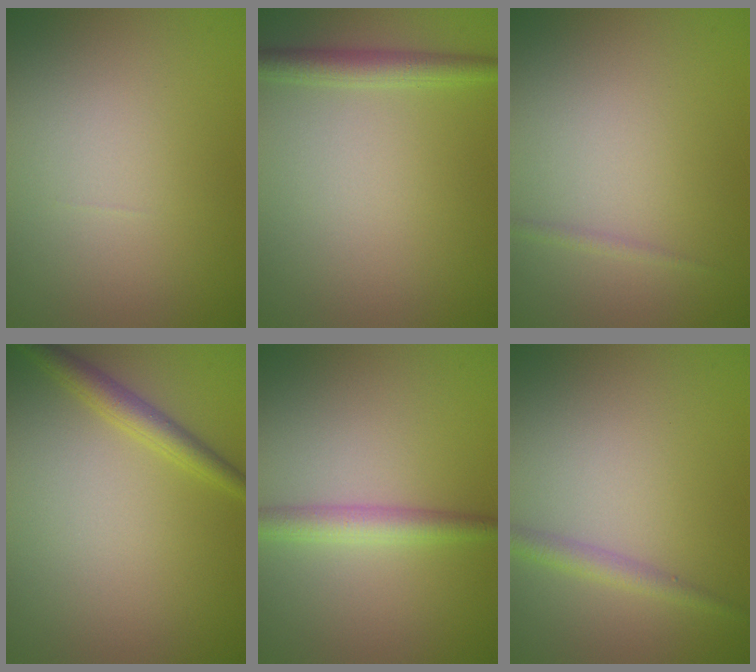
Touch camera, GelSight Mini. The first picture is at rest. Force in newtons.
{"total": 2.4, "press": 2.4, "slide": 0.1}
{"total": 0.6, "press": 0.6, "slide": 0.0}
{"total": 2.3, "press": 2.3, "slide": 0.1}
{"total": 2.6, "press": 2.6, "slide": 0.1}
{"total": 1.7, "press": 1.7, "slide": 0.1}